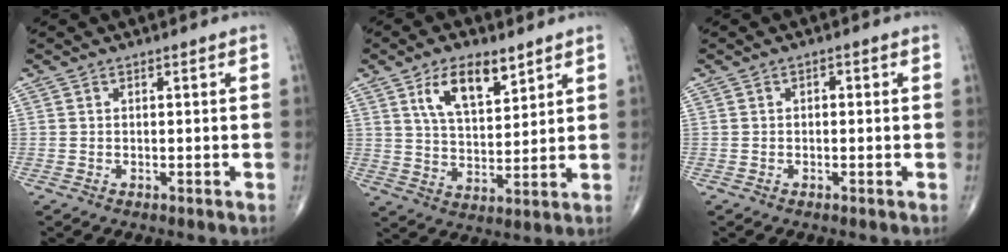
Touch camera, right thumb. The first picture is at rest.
{"total": 10.6, "force": [5.8, 4.9, 7.4], "torque": [-0.113, -0.030, 0.111]}
{"total": 1.1, "force": [0.1, 0.7, 0.8], "torque": [-0.008, 0.004, -0.002]}